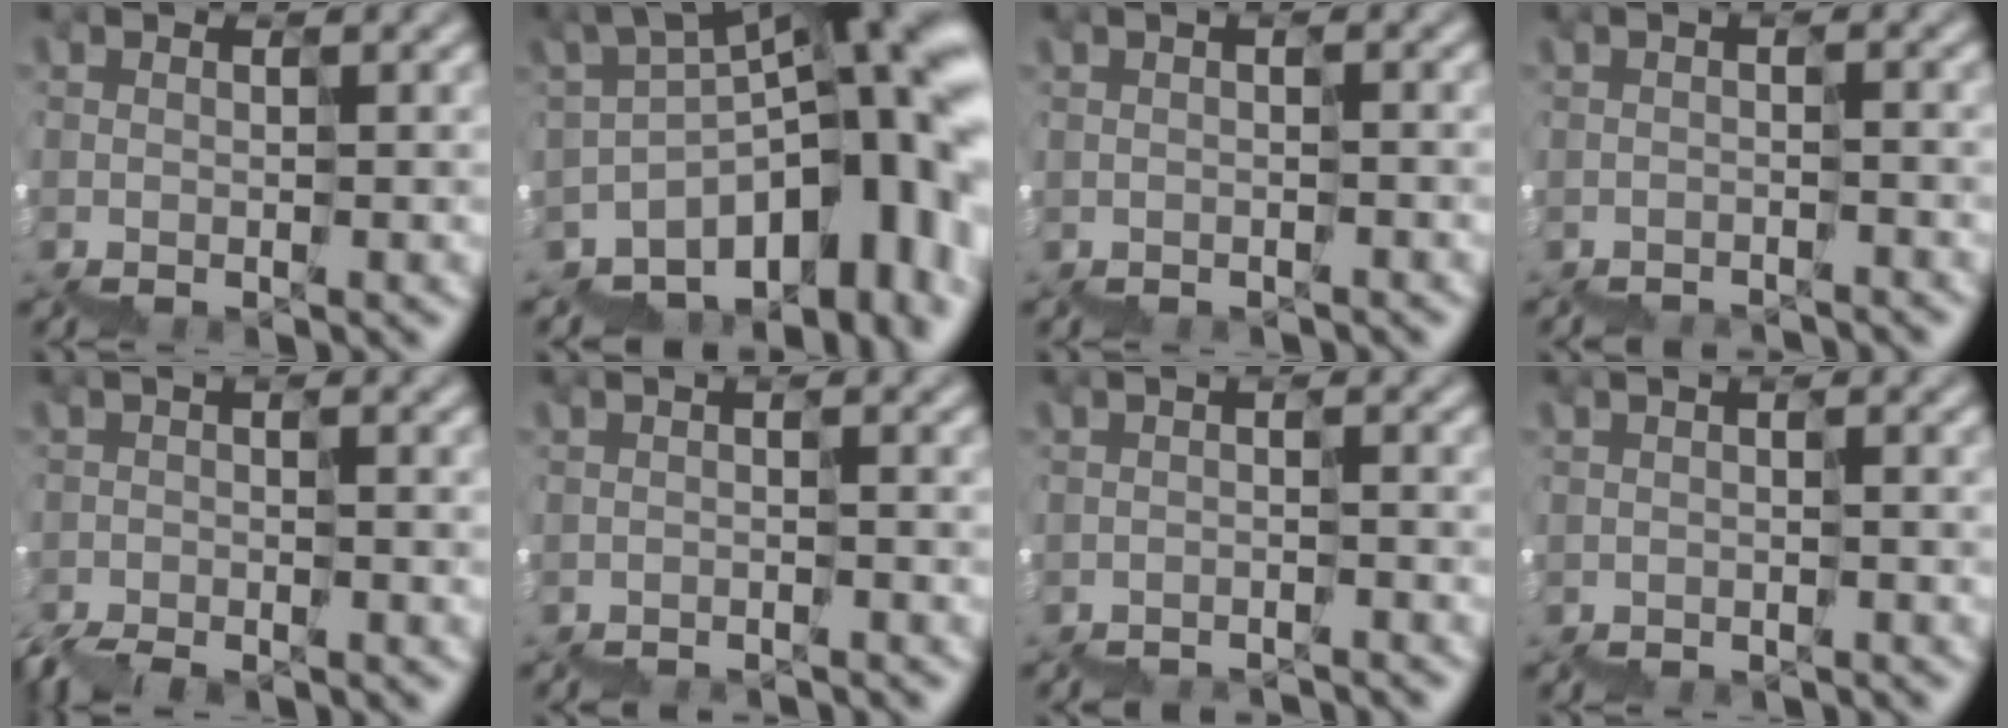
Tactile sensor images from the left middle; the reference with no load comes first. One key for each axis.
{"total": 14.5, "fx": -4.0, "fy": 7.2, "fz": 11.9, "tx": -0.159, "ty": 0.006, "tz": -0.043}
{"total": 1.4, "fx": -1.4, "fy": 0.2, "fz": 0.3, "tx": 0.006, "ty": 0.001, "tz": -0.010}
{"total": 3.1, "fx": -3.0, "fy": 0.2, "fz": 0.2, "tx": 0.005, "ty": 0.010, "tz": -0.035}
{"total": 3.1, "fx": -3.1, "fy": 0.1, "fz": 0.5, "tx": -0.017, "ty": 0.000, "tz": -0.054}
{"total": 2.2, "fx": -2.2, "fy": 0.1, "fz": 0.2, "tx": 0.009, "ty": 0.003, "tz": -0.024}
{"total": 3.4, "fx": -3.4, "fy": 0.3, "fz": 0.3, "tx": 0.002, "ty": 0.012, "tz": -0.039}
{"total": 1.6, "fx": -1.5, "fy": 0.2, "fz": 0.3, "tx": 0.006, "ty": 0.002, "tz": -0.012}